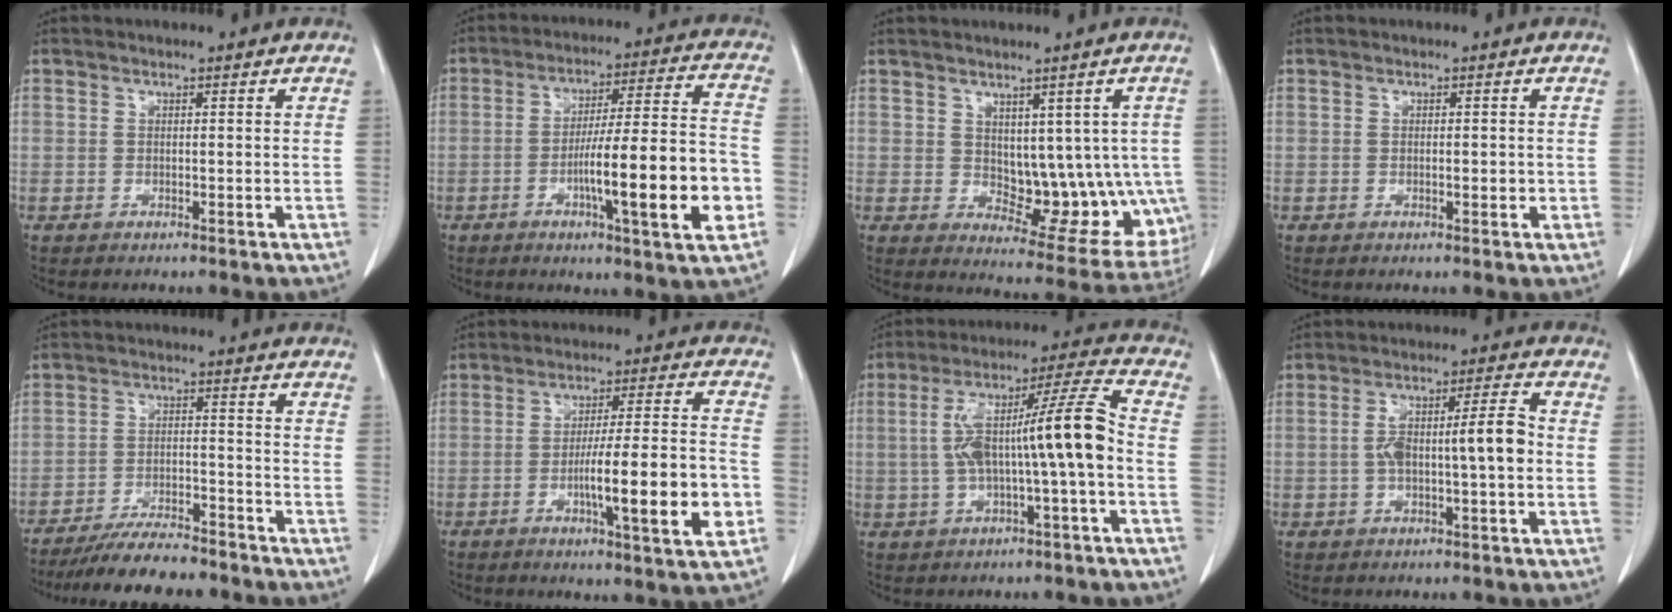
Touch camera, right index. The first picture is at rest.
{"total": 16.8, "force": [-4.7, 0.8, 16.1], "torque": [-0.245, 0.004, -0.071]}
{"total": 12.2, "force": [0.5, 7.0, 9.9], "torque": [-0.101, 0.004, 0.027]}
{"total": 1.4, "force": [-0.1, 0.5, 1.3], "torque": [-0.020, -0.001, 0.000]}
{"total": 10.6, "force": [-9.5, 1.9, 4.2], "torque": [-0.063, -0.007, -0.152]}
{"total": 14.1, "force": [-4.1, 0.5, 13.5], "torque": [-0.213, -0.002, -0.064]}
{"total": 13.7, "force": [-1.1, 0.6, 13.7], "torque": [-0.238, 0.036, -0.018]}
{"total": 8.3, "force": [-0.6, 1.2, 8.2], "torque": [-0.148, 0.025, -0.010]}